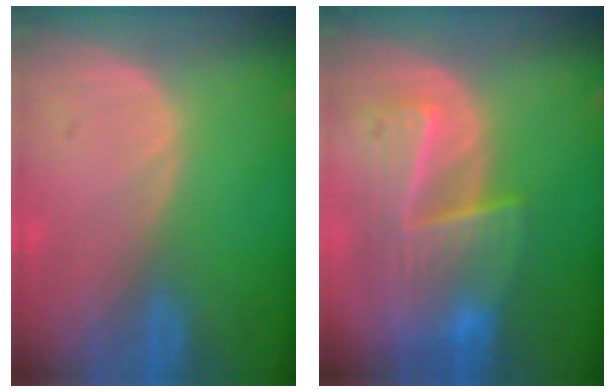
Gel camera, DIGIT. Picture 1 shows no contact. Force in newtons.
{"total": 8.9, "press": 8.3, "slide": 3.3}